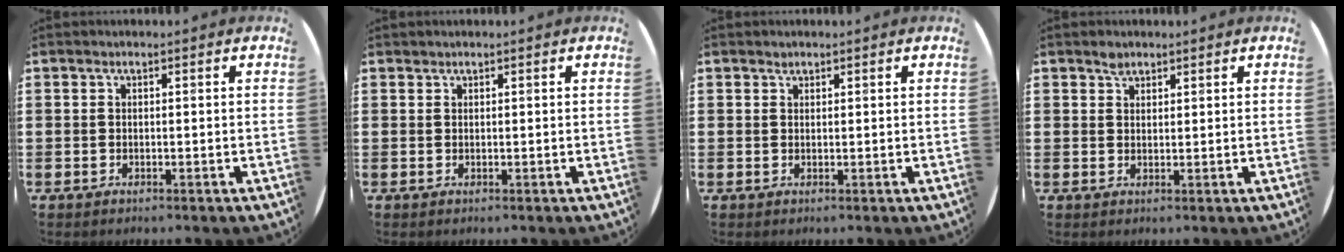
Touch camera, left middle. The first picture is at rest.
{"total": 0.0}
{"total": 0.6, "force": [0.6, 0.2, 0.0], "torque": [0.000, 0.003, 0.011]}
{"total": 1.5, "force": [1.3, 0.7, 0.2], "torque": [0.002, -0.002, 0.023]}